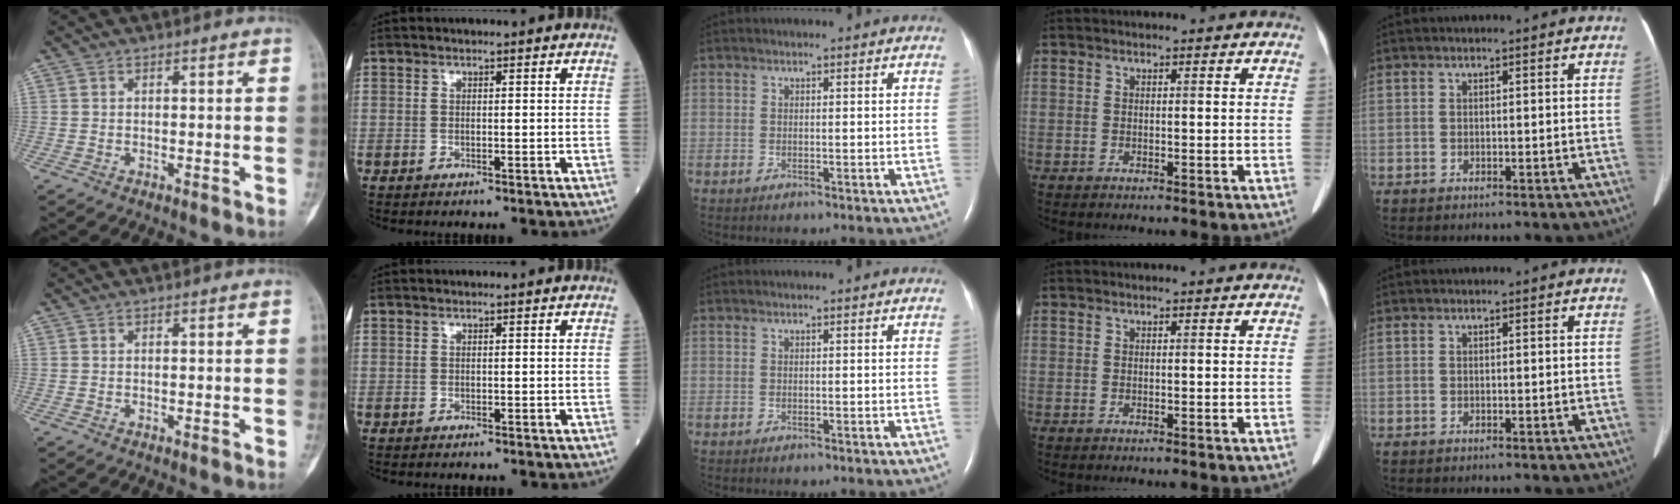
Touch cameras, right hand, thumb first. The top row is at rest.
{}